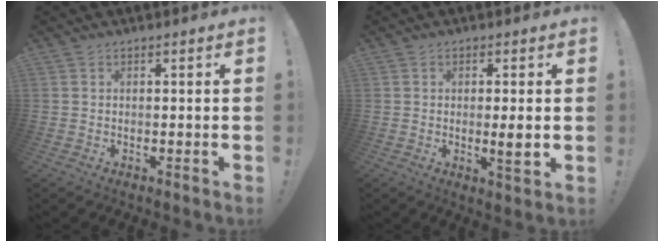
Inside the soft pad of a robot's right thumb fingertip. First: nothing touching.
{"total": 4.8, "force": [-0.3, 0.5, 4.8], "torque": [-0.071, -0.009, -0.005]}